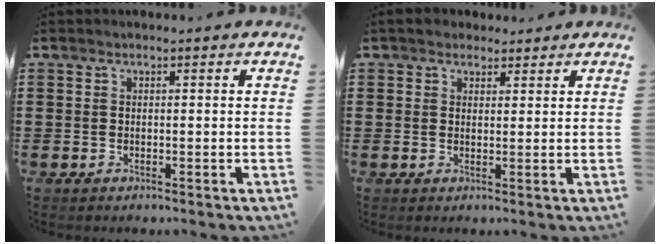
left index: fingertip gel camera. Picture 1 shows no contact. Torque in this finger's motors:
{"motor_torque": [0.21, -0.21, 0.20, 0.05]}